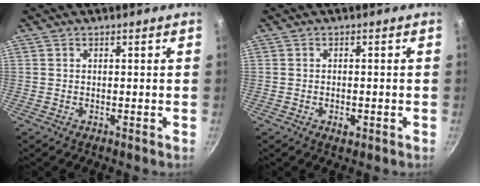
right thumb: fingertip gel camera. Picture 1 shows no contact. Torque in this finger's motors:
{"motor_torque": [-0.67, -0.21, -0.28, -0.03, -0.01]}